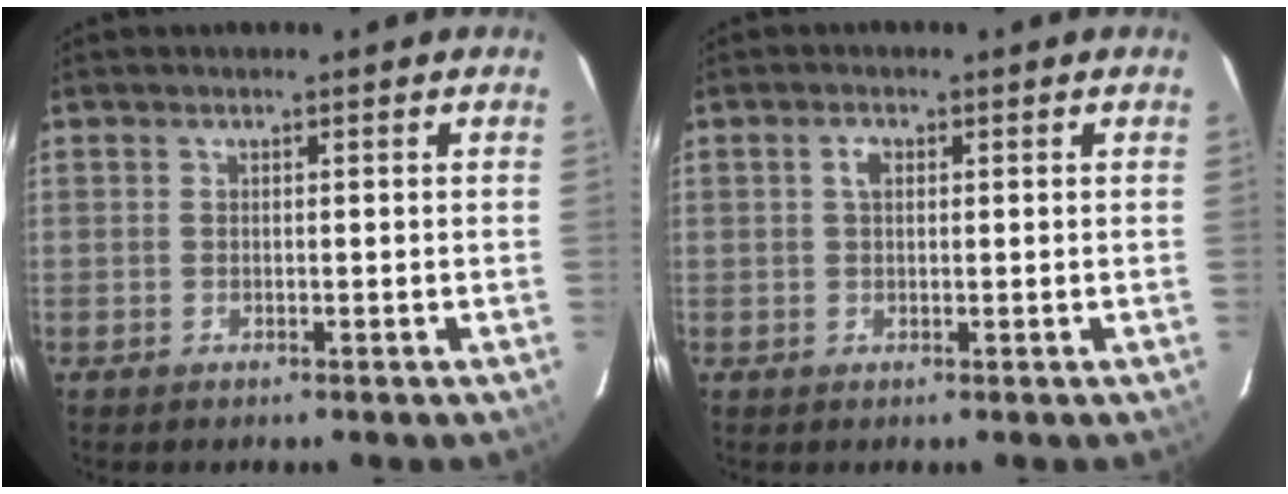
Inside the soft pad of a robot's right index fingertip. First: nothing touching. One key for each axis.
{"total": 1.8, "fx": 0.4, "fy": 1.1, "fz": 1.3, "tx": -0.026, "ty": 0.007, "tz": 0.006}